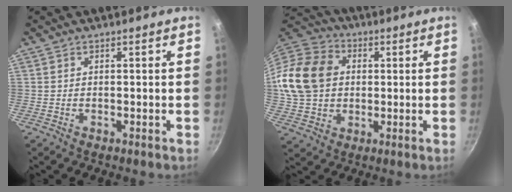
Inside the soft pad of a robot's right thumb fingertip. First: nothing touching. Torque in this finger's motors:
{"motor_torque": [-0.61, 1.15, 0.84, -0.82, 0.25]}